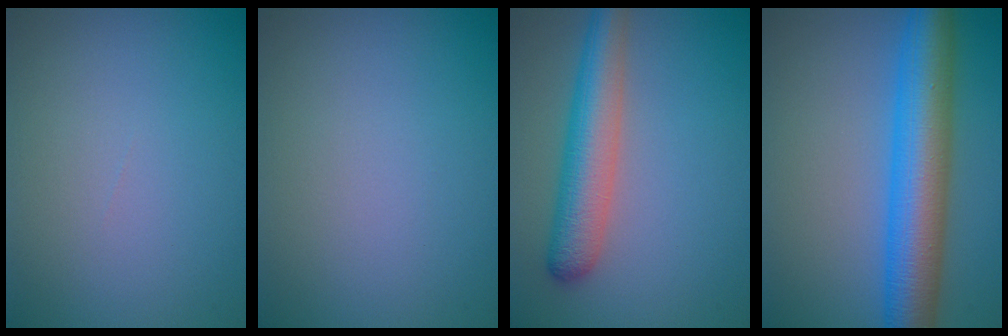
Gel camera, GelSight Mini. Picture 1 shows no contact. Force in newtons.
{"total": 0.0}
{"total": 5.7, "press": 5.7, "slide": 0.2}
{"total": 8.6, "press": 8.6, "slide": 0.1}